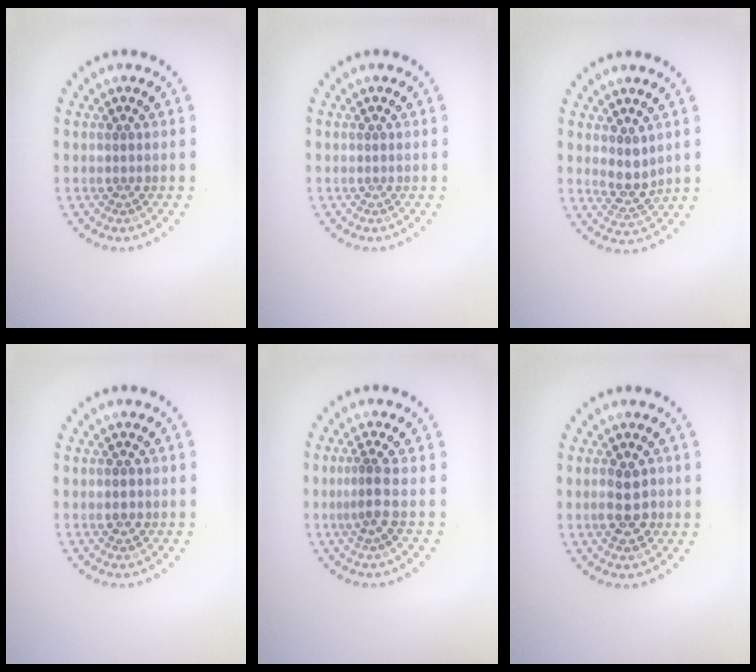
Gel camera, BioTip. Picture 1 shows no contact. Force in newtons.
{"total": 0.0}
{"total": 2.4, "press": 2.0, "slide": 1.2}
{"total": 1.4, "press": 1.4, "slide": 0.2}
{"total": 1.9, "press": 1.2, "slide": 1.5}
{"total": 2.6, "press": 2.6, "slide": 0.3}